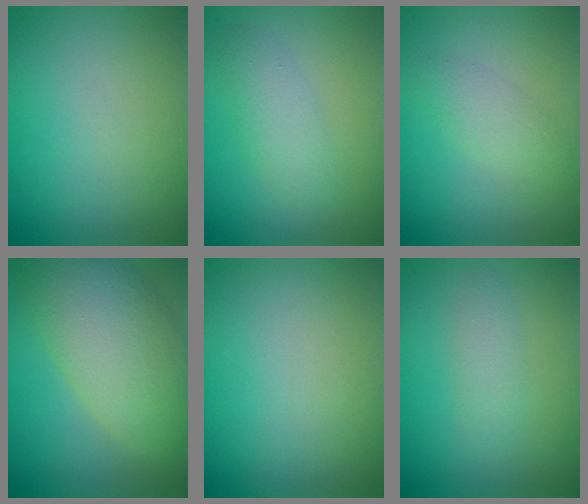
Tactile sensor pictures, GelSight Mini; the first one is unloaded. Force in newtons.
{"total": 2.4, "press": 2.4, "slide": 0.2}
{"total": 1.7, "press": 1.7, "slide": 0.1}
{"total": 9.5, "press": 9.5, "slide": 0.8}
{"total": 0.0}
{"total": 1.6, "press": 1.6, "slide": 0.0}